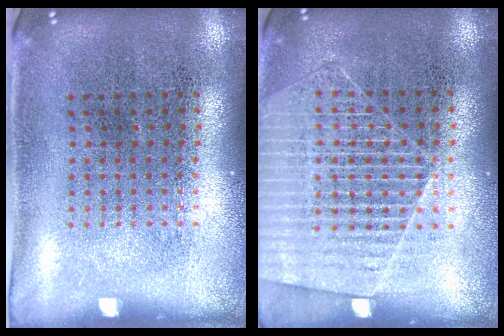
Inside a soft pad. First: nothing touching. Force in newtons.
{"total": 1.6, "press": 1.4, "slide": 0.7}